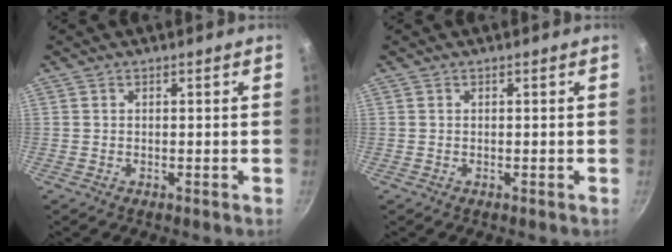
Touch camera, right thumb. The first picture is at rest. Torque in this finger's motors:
{"motor_torque": [0.08, 0.11, 0.01, 0.00, 0.04]}